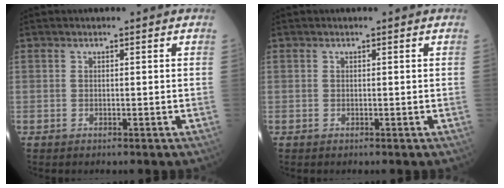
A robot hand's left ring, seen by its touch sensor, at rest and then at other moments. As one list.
[{"total": 0.0}]